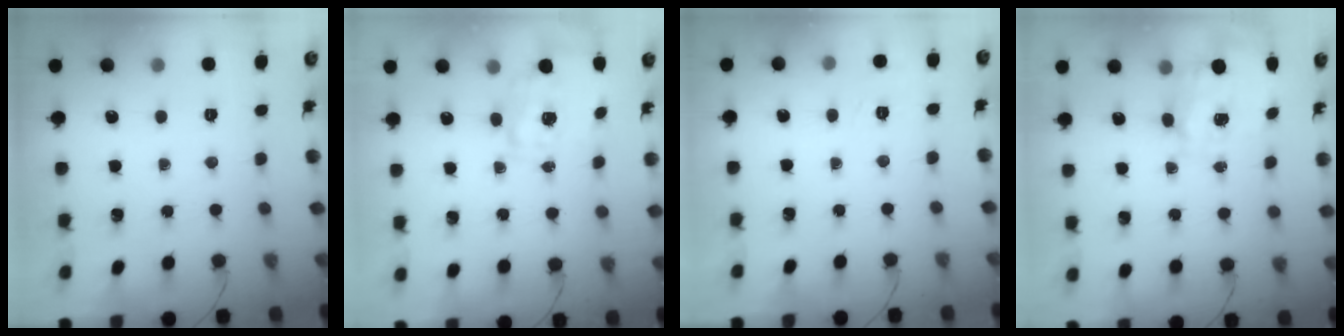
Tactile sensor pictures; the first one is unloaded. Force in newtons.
{"total": 1.9, "press": 1.8, "slide": 0.6}
{"total": 1.7, "press": 0.3, "slide": 1.6}
{"total": 3.5, "press": 3.4, "slide": 1.0}